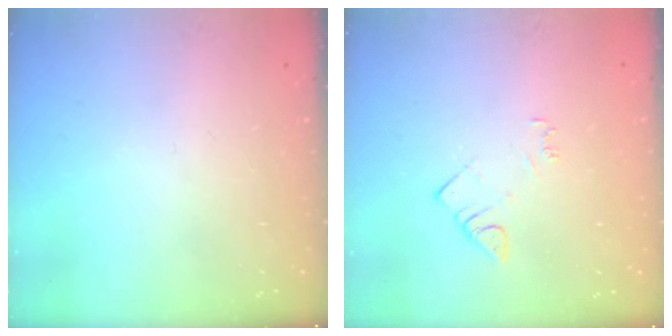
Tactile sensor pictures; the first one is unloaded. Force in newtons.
{"total": 5.2, "press": 5.2, "slide": 0.7}